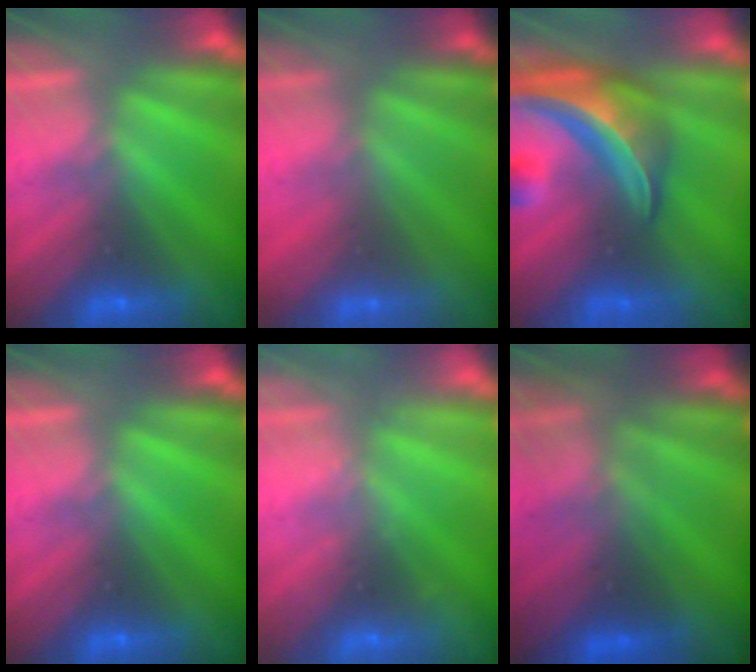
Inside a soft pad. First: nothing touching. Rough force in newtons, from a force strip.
{"total": 2.6}
{"total": 9.6}
{"total": 0.0}
{"total": 2.2}
{"total": 4.4}